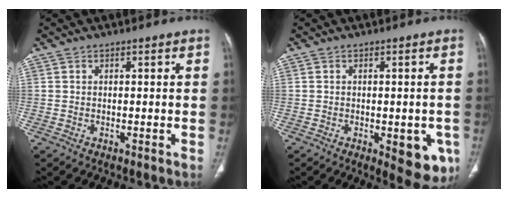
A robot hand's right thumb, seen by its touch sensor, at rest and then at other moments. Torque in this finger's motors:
{"motor_torque": [0.62, 0.95, 0.15, -0.26, 0.14]}